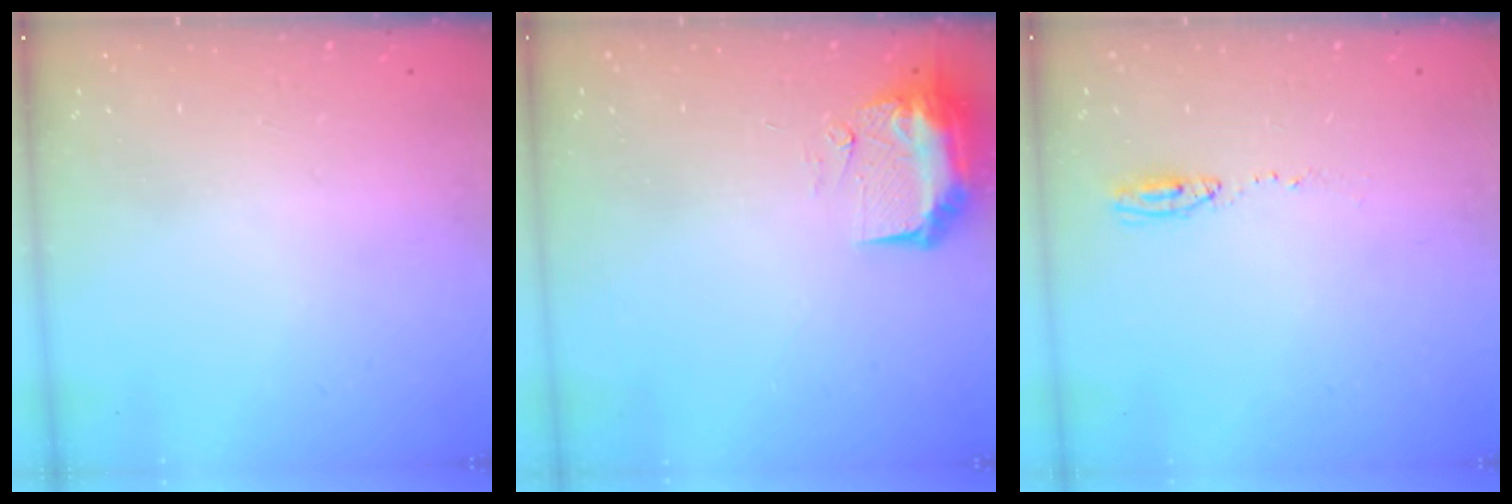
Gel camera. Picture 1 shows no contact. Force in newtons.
{"total": 9.2, "press": 9.1, "slide": 0.9}
{"total": 6.4, "press": 6.2, "slide": 1.6}